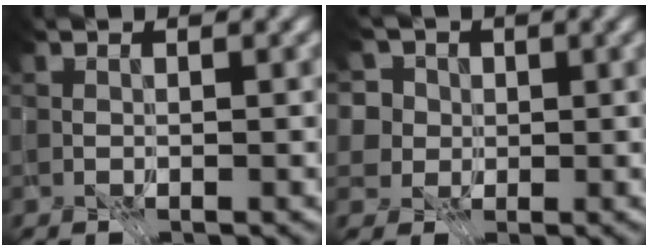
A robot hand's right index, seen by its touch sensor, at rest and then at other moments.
{"total": 8.3, "force": [4.1, 5.9, 4.1], "torque": [-0.094, 0.029, 0.052]}